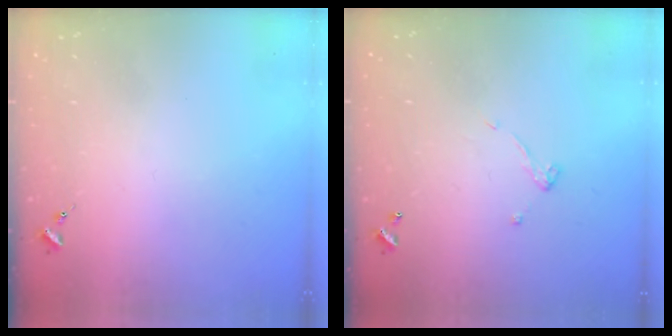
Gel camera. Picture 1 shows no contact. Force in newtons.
{"total": 4.4, "press": 4.4, "slide": 0.2}